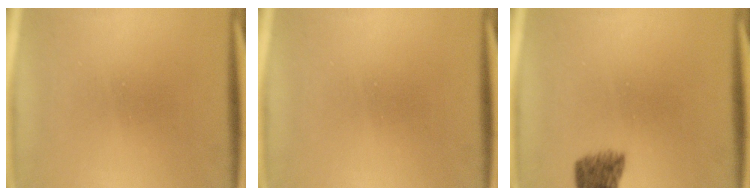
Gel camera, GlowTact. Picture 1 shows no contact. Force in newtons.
{"total": 0.0}
{"total": 5.2}